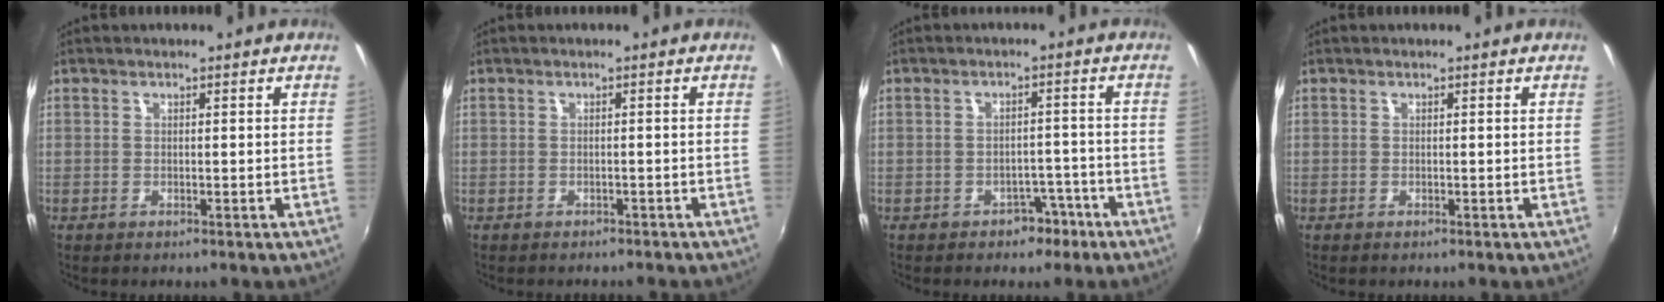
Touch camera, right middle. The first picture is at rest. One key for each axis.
{"total": 2.3, "fx": -2.1, "fy": 0.9, "fz": 0.6, "tx": -0.012, "ty": -0.009, "tz": -0.027}
{"total": 4.1, "fx": -2.8, "fy": 2.7, "fz": 1.3, "tx": -0.025, "ty": 0.013, "tz": -0.029}
{"total": 0.0}